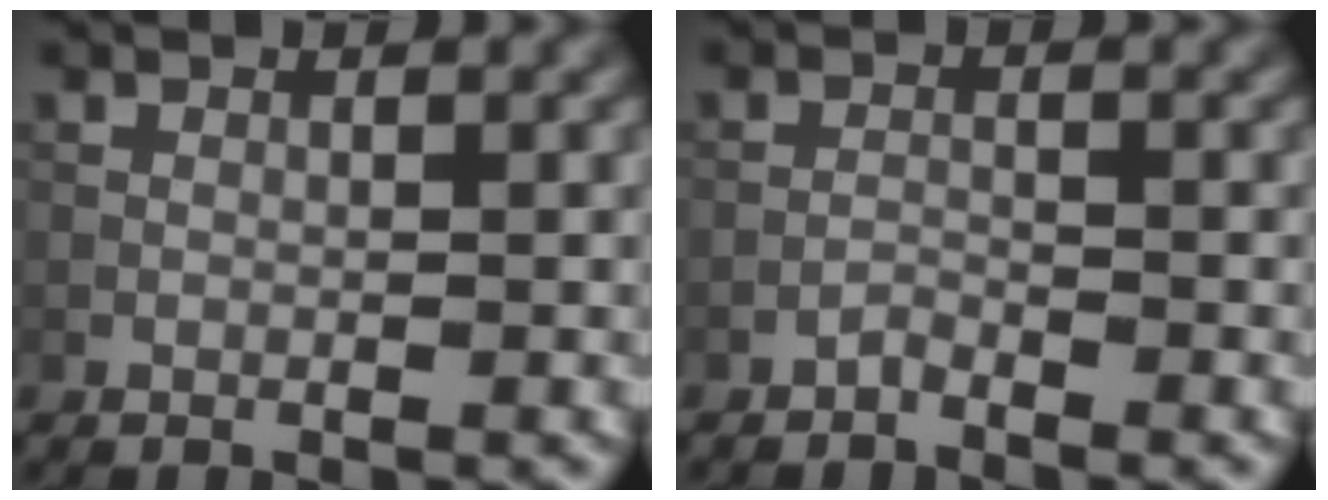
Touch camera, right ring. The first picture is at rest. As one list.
[{"total": 0.9, "force": [-0.8, 0.1, 0.0], "torque": [0.001, 0.004, -0.019]}]